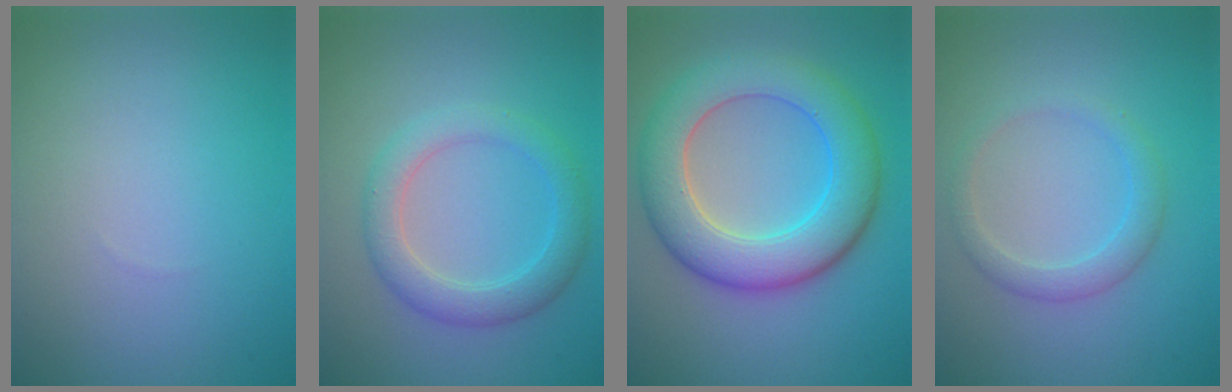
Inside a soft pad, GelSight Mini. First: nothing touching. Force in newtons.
{"total": 3.6, "press": 3.6, "slide": 0.1}
{"total": 7.8, "press": 7.8, "slide": 0.4}
{"total": 2.2, "press": 2.2, "slide": 0.1}